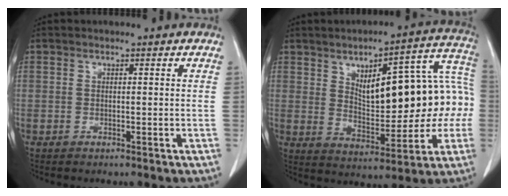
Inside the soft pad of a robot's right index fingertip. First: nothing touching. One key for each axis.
{"total": 18.2, "fx": 2.0, "fy": 7.0, "fz": 16.7, "tx": -0.221, "ty": 0.043, "tz": 0.039}